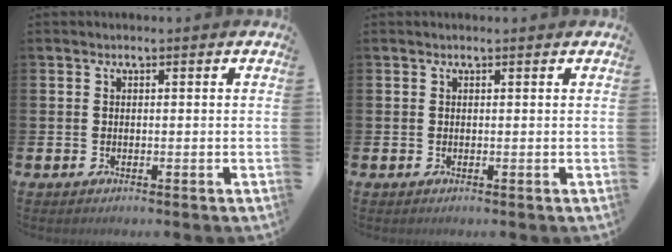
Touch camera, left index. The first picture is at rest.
{"total": 0.0}